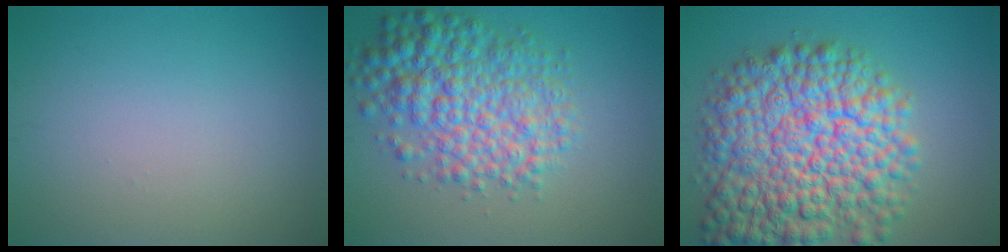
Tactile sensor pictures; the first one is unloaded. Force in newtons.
{"total": 7.5, "press": 7.5, "slide": 0.1}
{"total": 13.0, "press": 13.0, "slide": 0.5}